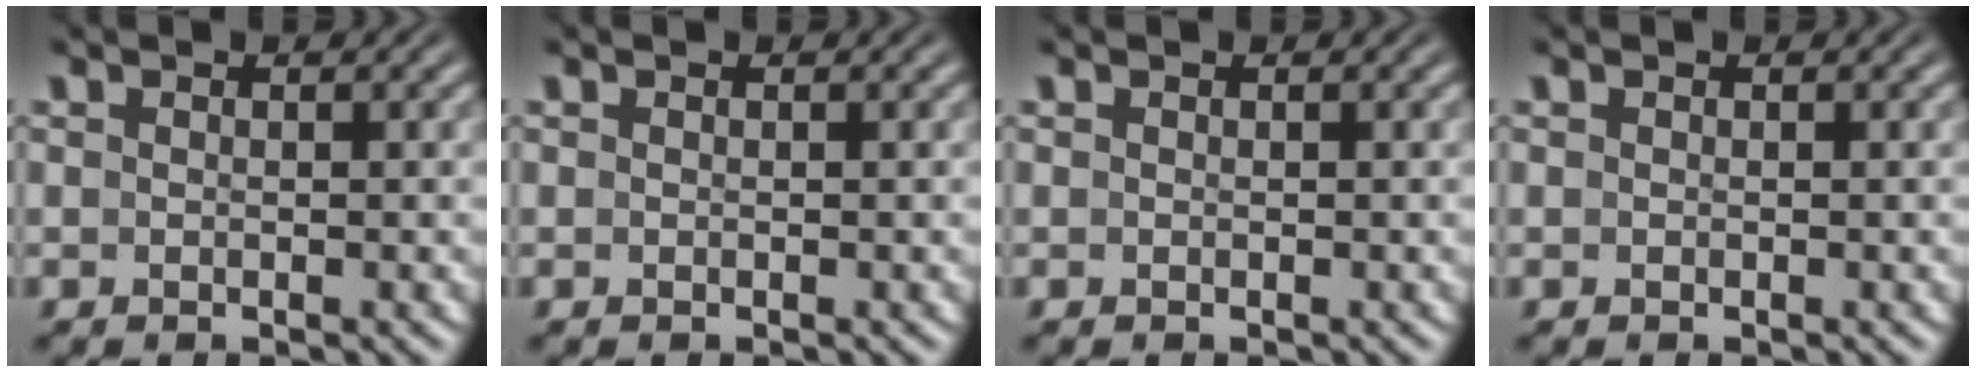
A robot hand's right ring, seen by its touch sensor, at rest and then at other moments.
{"total": 0.0}
{"total": 0.0}
{"total": 0.0}